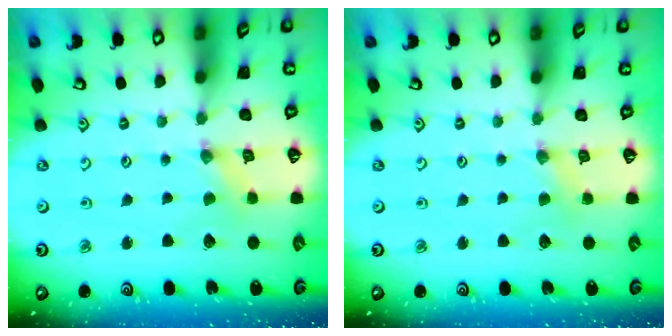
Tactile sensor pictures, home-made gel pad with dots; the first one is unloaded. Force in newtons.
{"total": 2.6, "press": 2.6, "slide": 0.3}